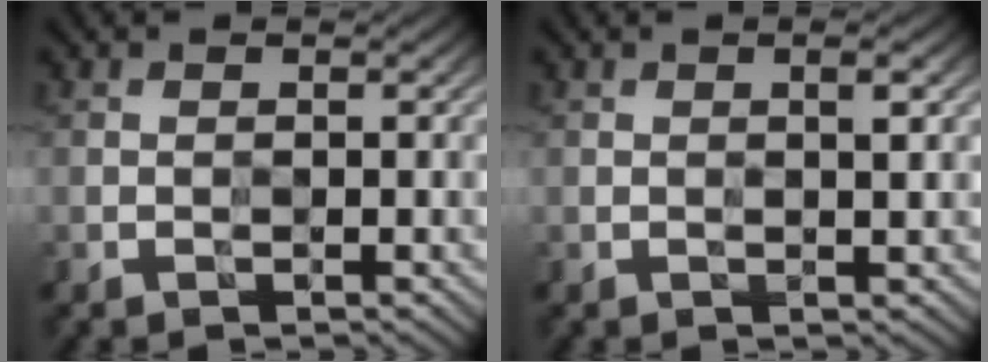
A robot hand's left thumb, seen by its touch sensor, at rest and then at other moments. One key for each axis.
{"total": 1.5, "fx": 0.6, "fy": 0.0, "fz": 1.3, "tx": -0.025, "ty": 0.002, "tz": 0.009}